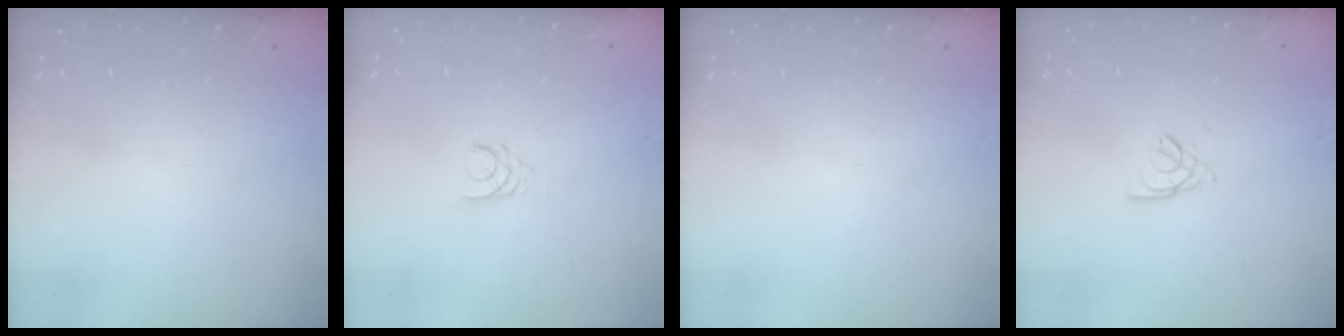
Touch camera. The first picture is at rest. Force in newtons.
{"total": 3.1, "press": 3.1, "slide": 0.4}
{"total": 0.0}
{"total": 3.0, "press": 2.9, "slide": 0.5}